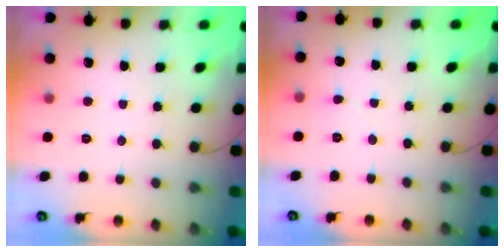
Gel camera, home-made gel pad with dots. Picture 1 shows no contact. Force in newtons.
{"total": 2.5, "press": 2.5, "slide": 0.1}